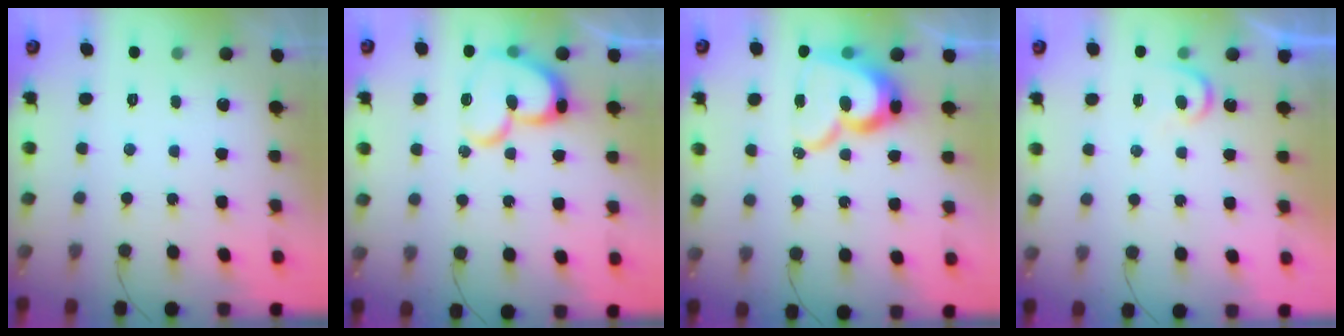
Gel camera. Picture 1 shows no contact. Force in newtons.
{"total": 16.3, "press": 16.3, "slide": 1.3}
{"total": 16.1, "press": 16.1, "slide": 1.6}
{"total": 5.4, "press": 5.4, "slide": 0.5}